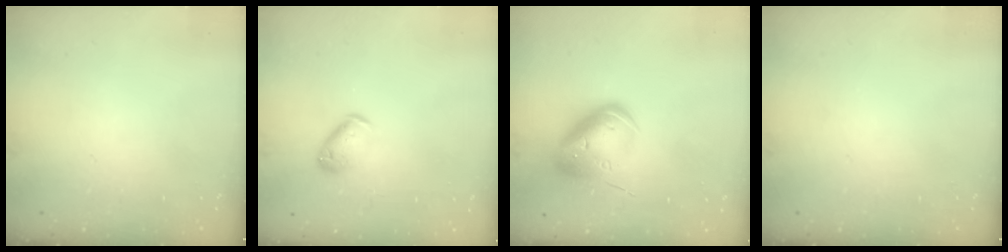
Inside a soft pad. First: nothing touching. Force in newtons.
{"total": 6.7, "press": 6.7, "slide": 0.8}
{"total": 14.6, "press": 14.4, "slide": 2.4}
{"total": 0.0}